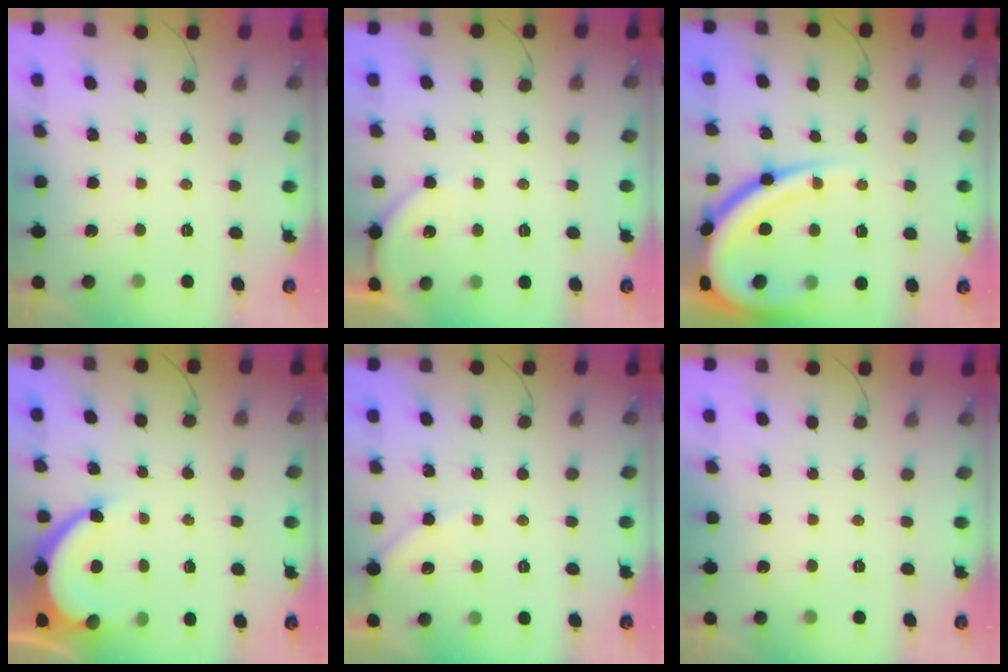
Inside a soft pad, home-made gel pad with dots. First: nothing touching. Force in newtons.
{"total": 3.7, "press": 3.7, "slide": 0.6}
{"total": 19.0, "press": 19.0, "slide": 1.5}
{"total": 9.0, "press": 8.9, "slide": 0.7}
{"total": 3.3, "press": 3.3, "slide": 0.4}
{"total": 0.0}